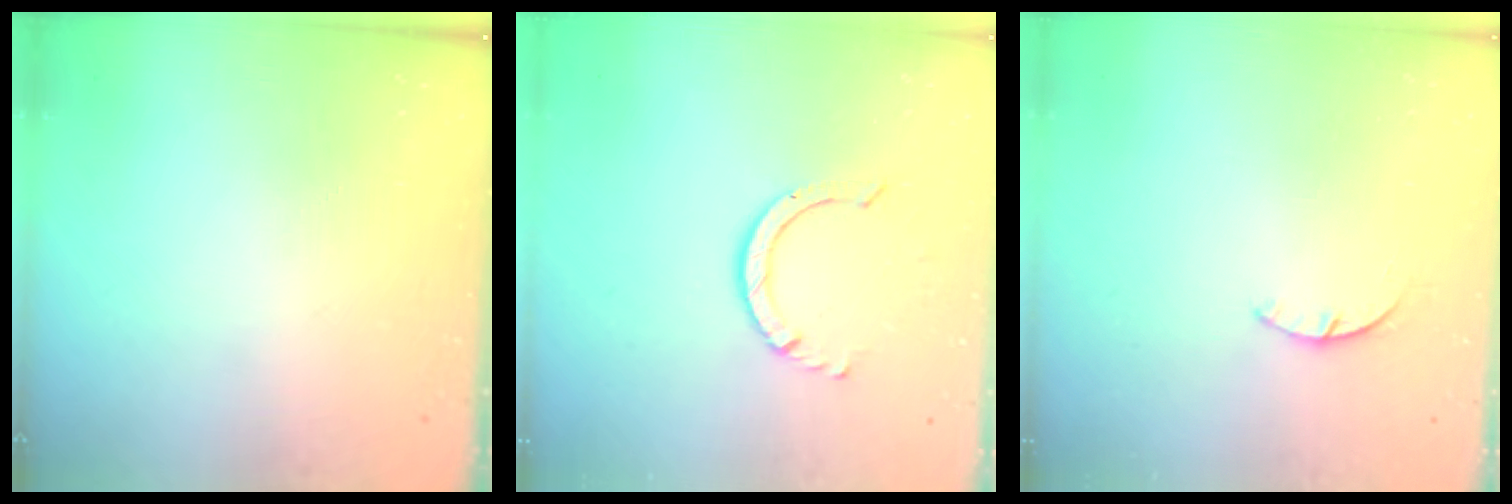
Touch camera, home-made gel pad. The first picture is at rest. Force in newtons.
{"total": 3.3, "press": 3.2, "slide": 0.4}
{"total": 1.4, "press": 1.4, "slide": 0.3}